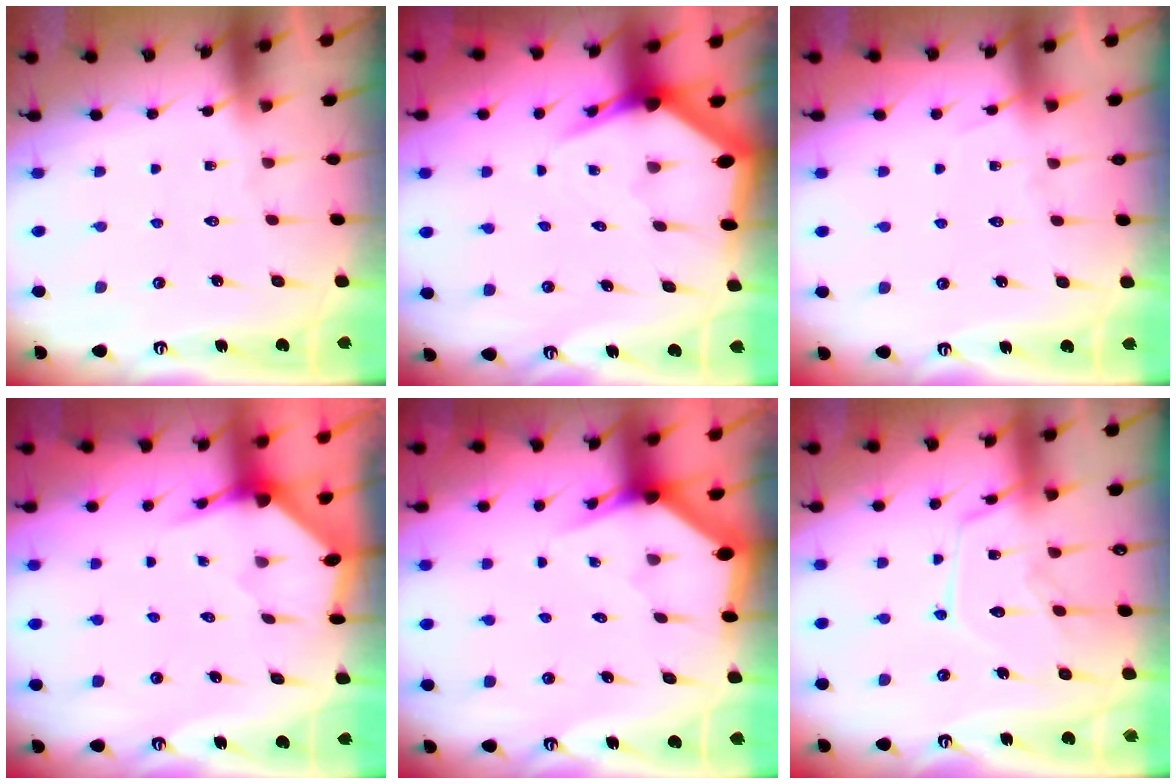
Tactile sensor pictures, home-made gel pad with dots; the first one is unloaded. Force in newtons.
{"total": 5.5, "press": 5.4, "slide": 0.5}
{"total": 3.5, "press": 3.5, "slide": 0.5}
{"total": 3.2, "press": 3.2, "slide": 0.1}
{"total": 3.7, "press": 3.7, "slide": 0.1}
{"total": 12.8, "press": 12.7, "slide": 1.2}